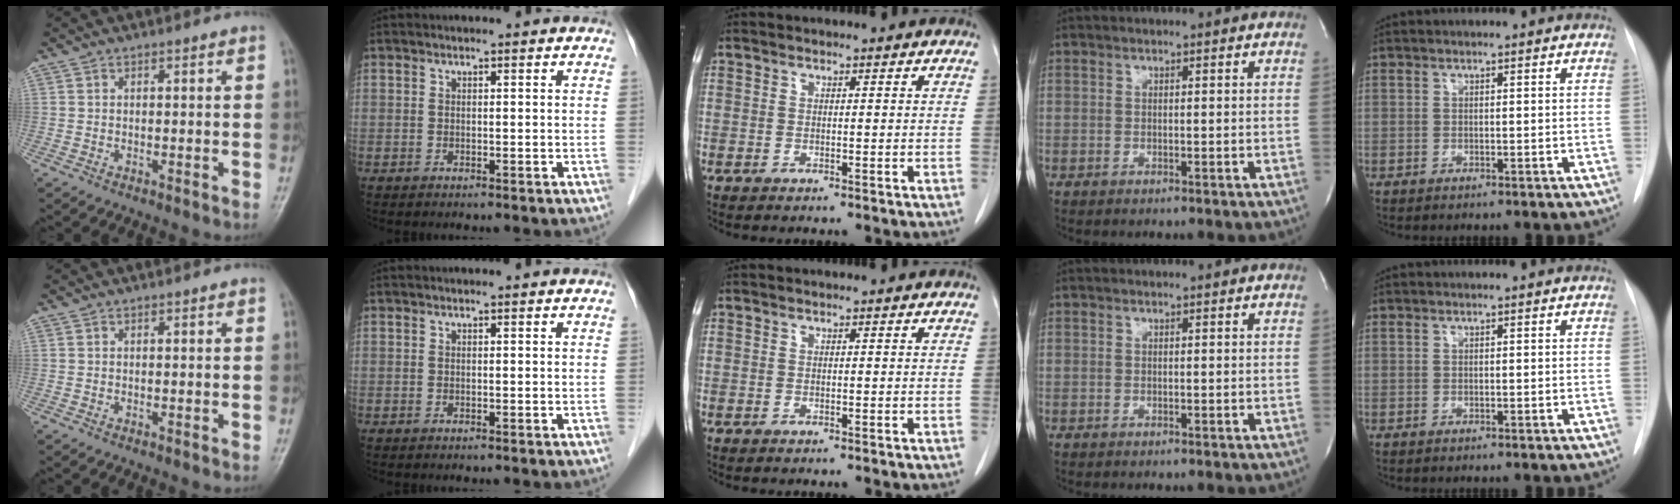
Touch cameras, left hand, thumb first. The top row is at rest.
{}